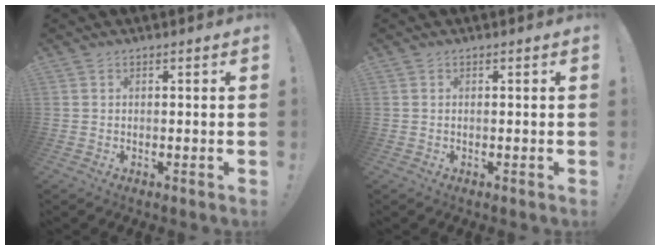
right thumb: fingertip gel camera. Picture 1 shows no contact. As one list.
[{"total": 0.0}]